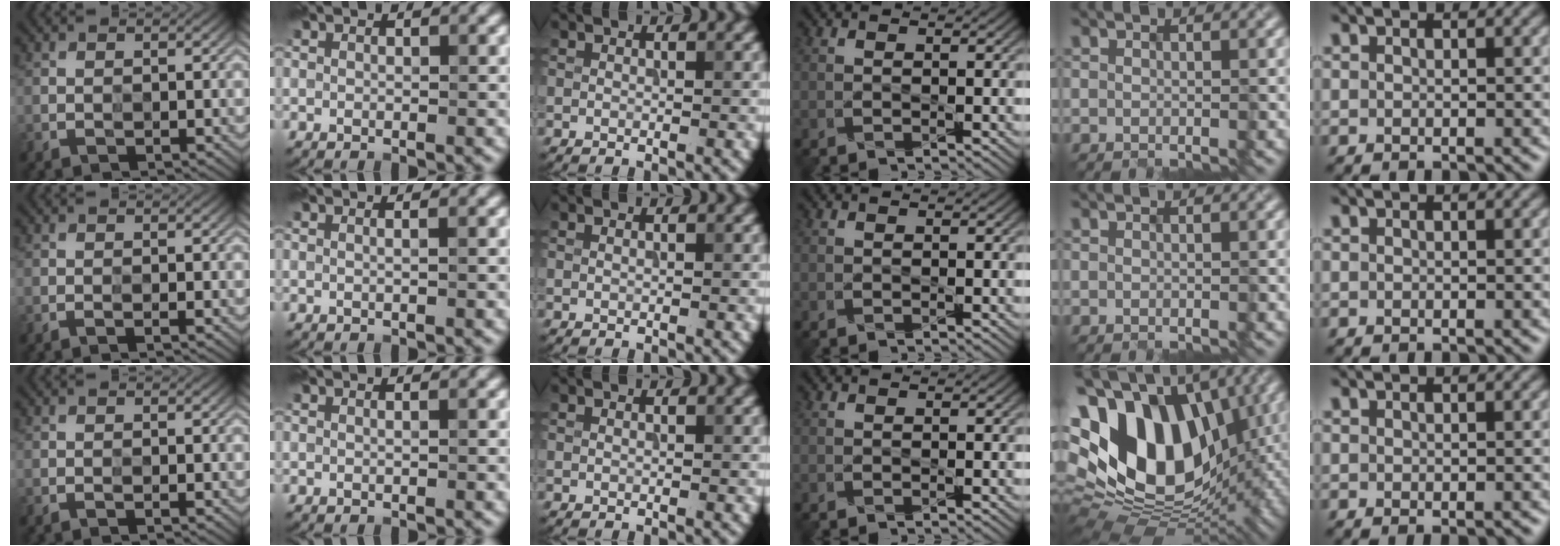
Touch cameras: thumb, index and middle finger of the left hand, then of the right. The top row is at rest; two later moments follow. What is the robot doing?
{"motion": "insert", "object": "drawer"}